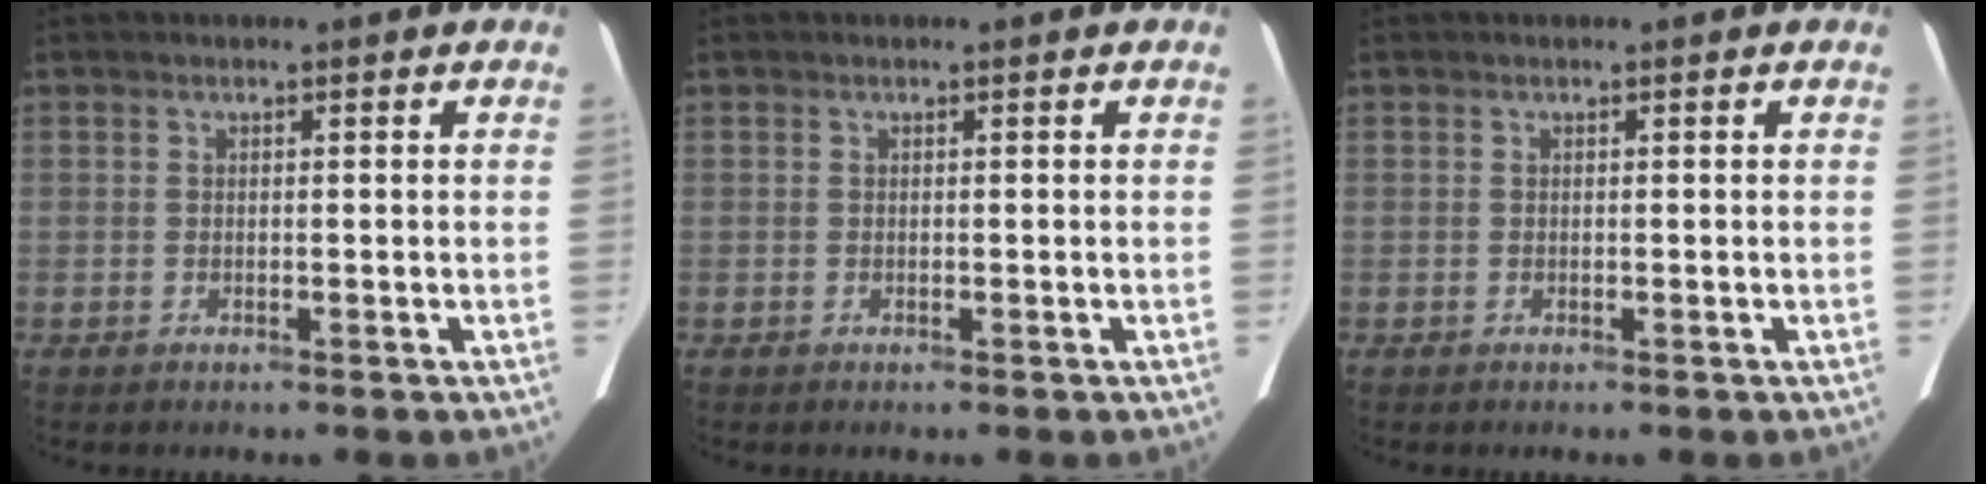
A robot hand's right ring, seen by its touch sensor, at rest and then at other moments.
{"total": 0.0}
{"total": 0.0}